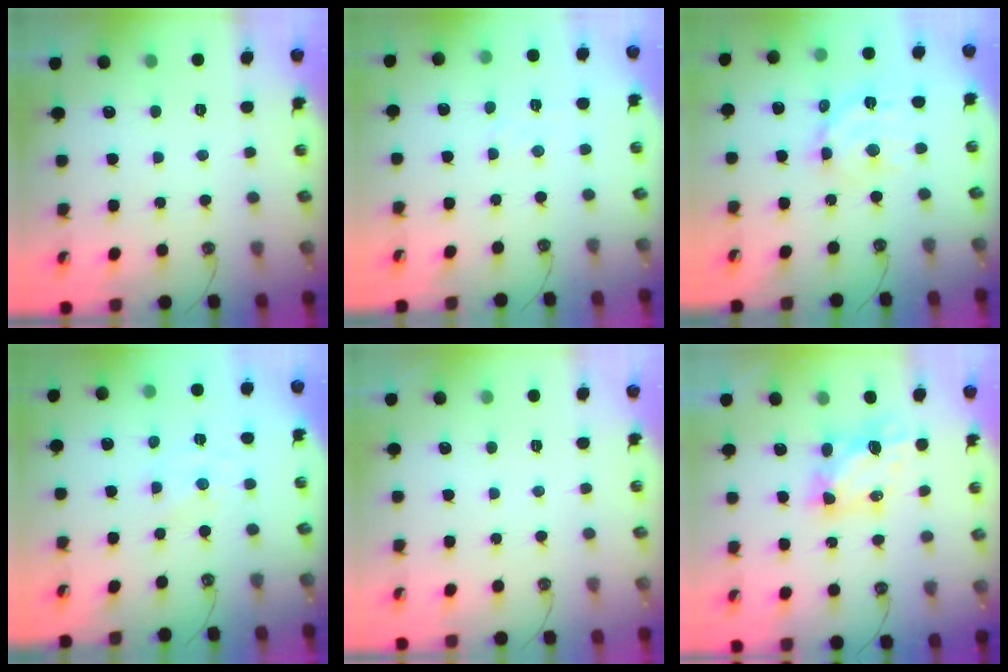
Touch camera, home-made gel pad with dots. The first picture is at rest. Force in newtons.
{"total": 2.5, "press": 2.5, "slide": 0.4}
{"total": 11.4, "press": 11.3, "slide": 0.7}
{"total": 0.0}
{"total": 0.0}
{"total": 5.5, "press": 5.5, "slide": 0.3}